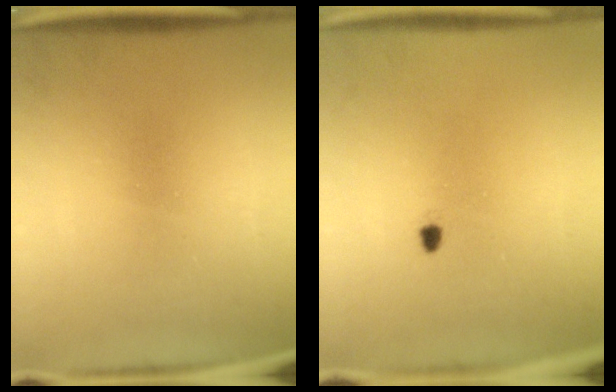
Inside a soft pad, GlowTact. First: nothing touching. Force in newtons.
{"total": 0.8}